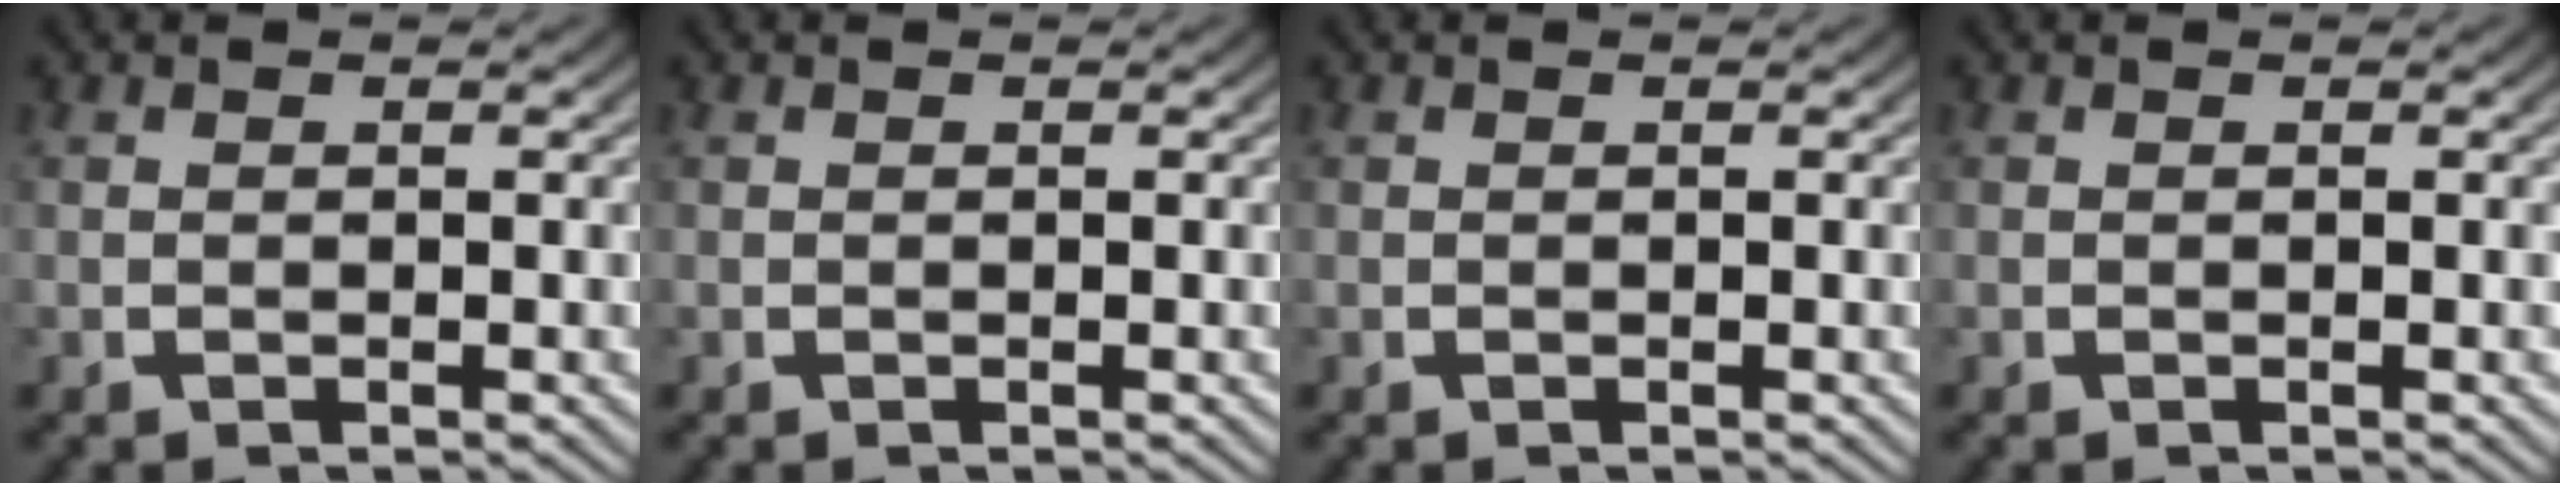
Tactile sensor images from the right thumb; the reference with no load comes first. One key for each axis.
{"total": 0.0}
{"total": 0.0}
{"total": 0.0}